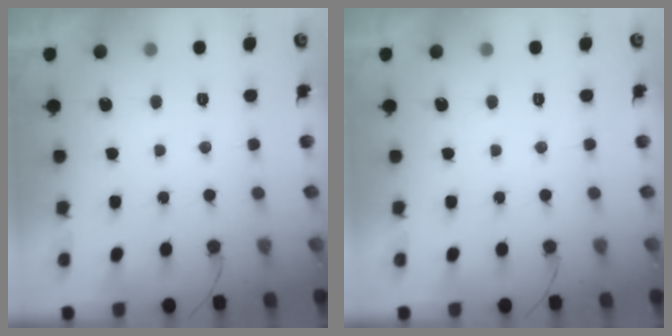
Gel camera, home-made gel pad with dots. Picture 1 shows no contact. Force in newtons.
{"total": 0.0}